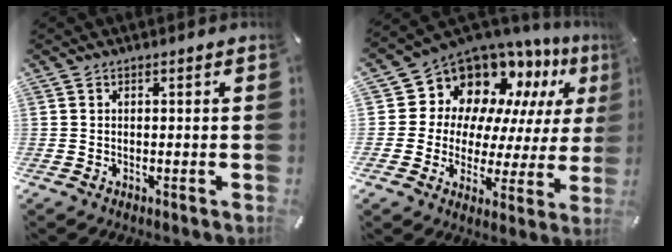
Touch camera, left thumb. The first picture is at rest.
{"total": 12.7, "force": [8.9, 8.6, 2.9], "torque": [-0.060, -0.090, 0.162]}